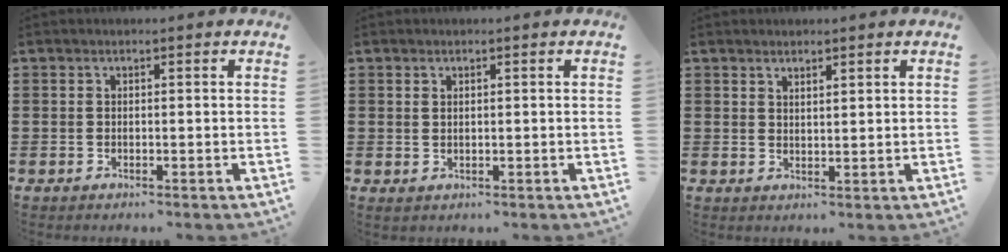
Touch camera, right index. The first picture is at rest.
{"total": 1.0, "force": [0.7, 0.3, 0.6], "torque": [-0.013, 0.000, 0.015]}
{"total": 1.6, "force": [1.5, 0.3, 0.3], "torque": [-0.008, 0.003, 0.029]}